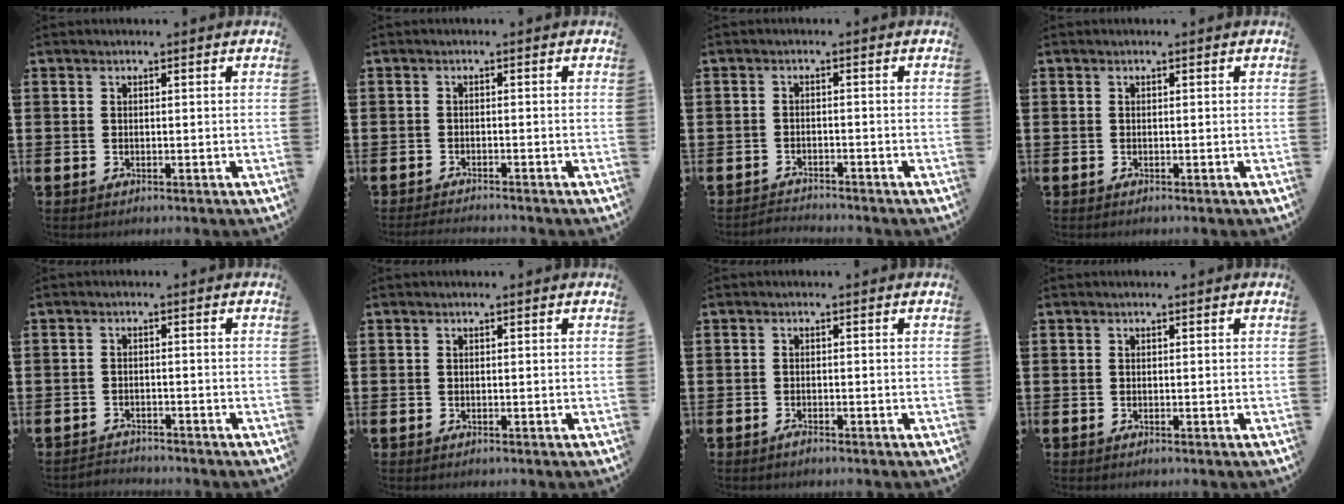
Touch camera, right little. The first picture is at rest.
{"total": 1.2, "force": [-1.2, -0.1, 0.1], "torque": [-0.003, 0.001, -0.024]}
{"total": 1.6, "force": [-1.6, 0.0, -0.3], "torque": [-0.005, 0.003, -0.030]}
{"total": 0.5, "force": [0.4, 0.0, 0.3], "torque": [0.001, -0.002, 0.007]}
{"total": 1.6, "force": [-1.6, 0.0, -0.4], "torque": [-0.004, 0.004, -0.030]}
{"total": 0.0}
{"total": 0.8, "force": [-0.6, 0.3, 0.5], "torque": [-0.009, -0.002, -0.012]}
{"total": 0.0}